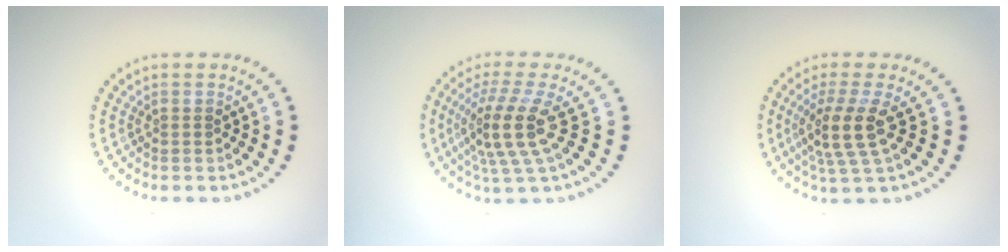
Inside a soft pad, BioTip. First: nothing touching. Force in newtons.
{"total": 4.6, "press": 3.5, "slide": 3.0}
{"total": 3.8, "press": 2.9, "slide": 2.5}